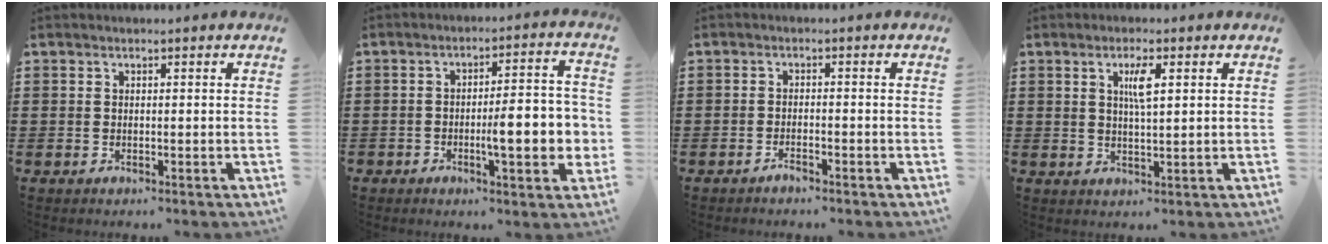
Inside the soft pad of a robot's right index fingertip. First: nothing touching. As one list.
[{"total": 8.5, "force": [-2.0, 2.5, 7.9], "torque": [-0.106, -0.004, -0.037]}, {"total": 1.4, "force": [-1.3, 0.0, 0.5], "torque": [-0.011, 0.000, -0.025]}, {"total": 3.5, "force": [1.1, 0.7, 3.2], "torque": [-0.059, 0.004, 0.014]}]